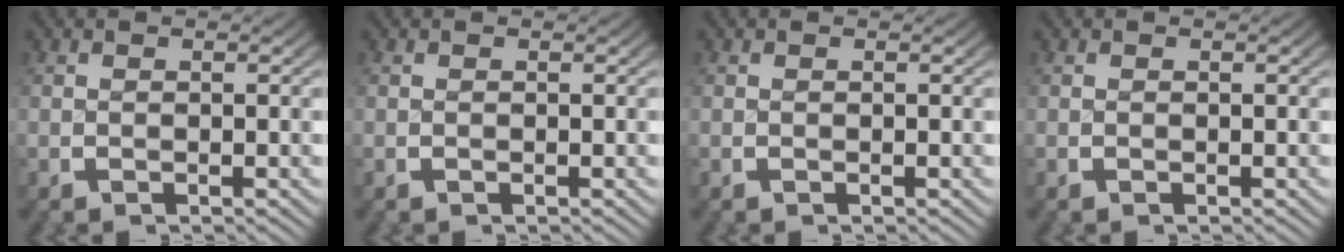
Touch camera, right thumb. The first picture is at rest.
{"total": 0.0}
{"total": 0.0}
{"total": 0.0}